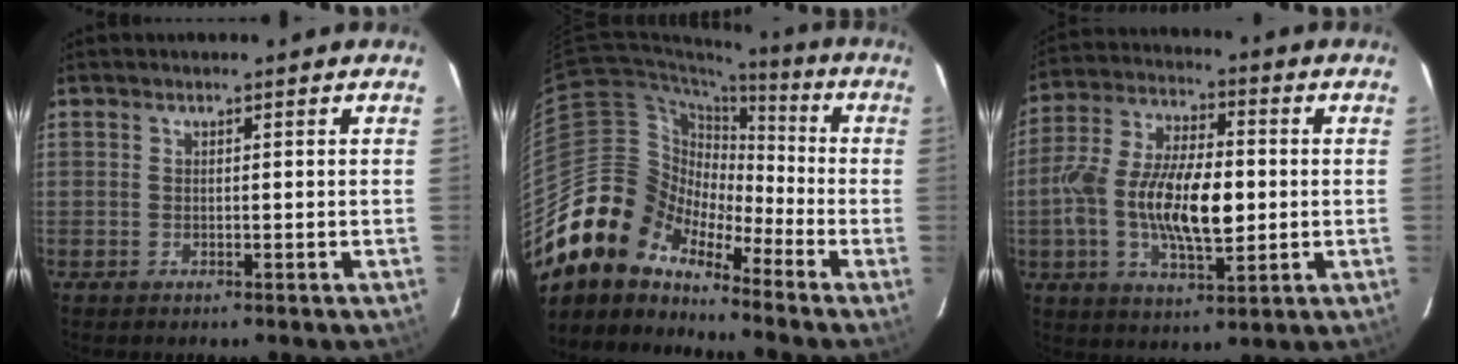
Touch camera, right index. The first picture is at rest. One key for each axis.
{"total": 12.9, "fx": -10.1, "fy": 7.6, "fz": 2.4, "tx": -0.057, "ty": 0.035, "tz": -0.206}
{"total": 15.9, "fx": -1.7, "fy": 6.8, "fz": 14.2, "tx": -0.282, "ty": 0.002, "tz": -0.033}